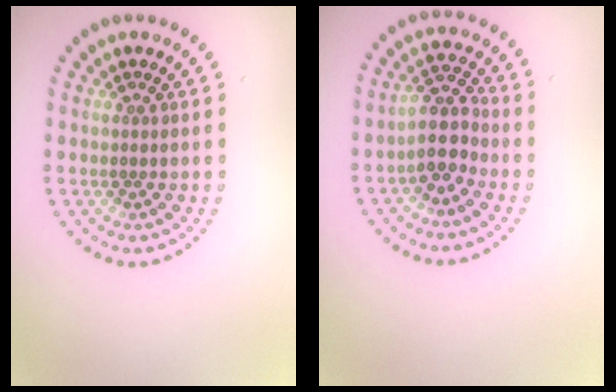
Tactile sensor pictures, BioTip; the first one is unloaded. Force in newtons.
{"total": 3.2, "press": 2.6, "slide": 1.8}